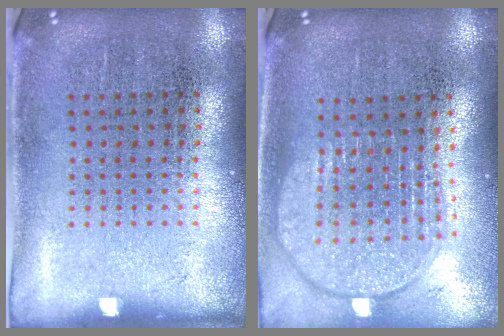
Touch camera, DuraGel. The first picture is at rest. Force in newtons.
{"total": 1.9, "press": 1.6, "slide": 1.0}